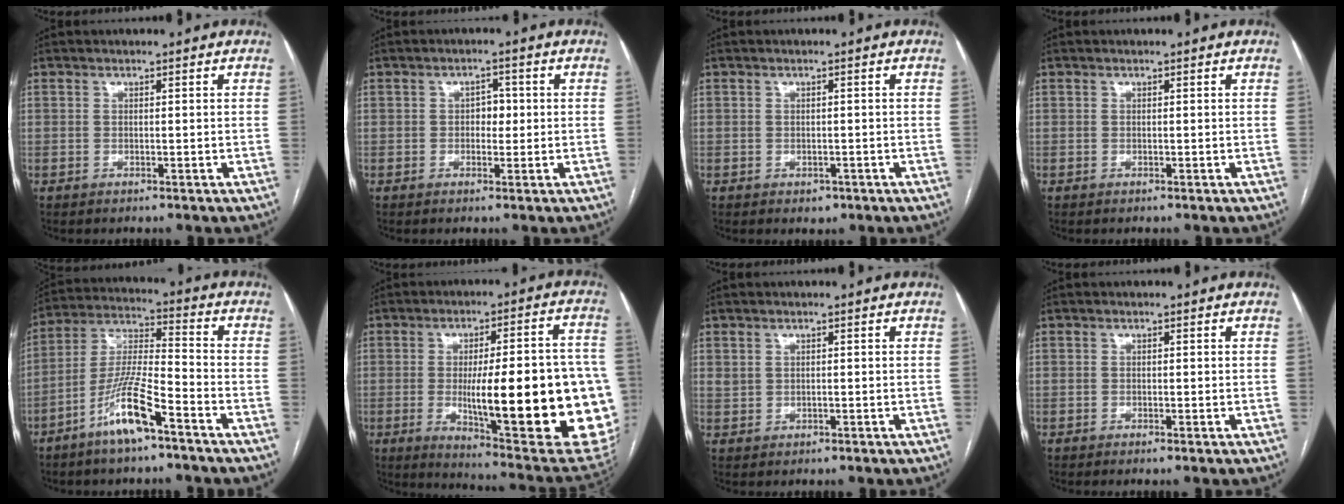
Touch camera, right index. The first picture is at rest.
{"total": 2.7, "force": [0.0, 1.8, 2.0], "torque": [-0.022, 0.008, 0.001]}
{"total": 1.7, "force": [-0.7, 1.4, 0.7], "torque": [-0.004, 0.002, -0.001]}
{"total": 0.0}
{"total": 10.9, "force": [-6.5, 1.3, 8.6], "torque": [-0.176, -0.006, -0.126]}
{"total": 27.3, "force": [-3.8, 4.7, 26.7], "torque": [-0.281, -0.003, -0.041]}
{"total": 1.1, "force": [0.6, 0.9, 0.3], "torque": [-0.003, 0.006, 0.014]}
{"total": 0.5, "force": [-0.2, 0.0, 0.4], "torque": [-0.007, 0.001, -0.004]}